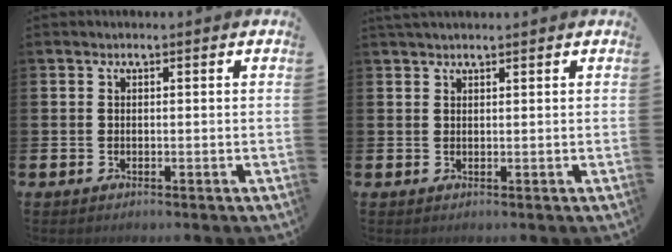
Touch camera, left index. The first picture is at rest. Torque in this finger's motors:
{"motor_torque": [0.68, -1.22, 0.53, 0.11]}